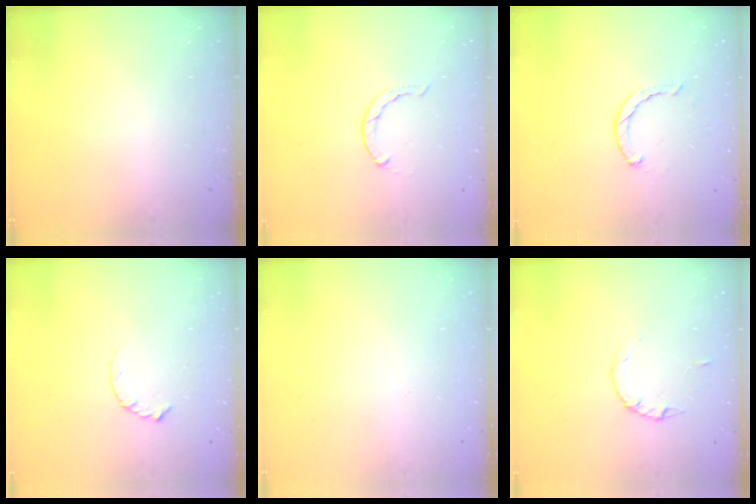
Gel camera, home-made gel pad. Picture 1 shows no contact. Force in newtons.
{"total": 0.7, "press": 0.6, "slide": 0.2}
{"total": 1.5, "press": 1.5, "slide": 0.3}
{"total": 2.8, "press": 2.8, "slide": 0.4}
{"total": 0.0}
{"total": 2.8, "press": 2.8, "slide": 0.4}